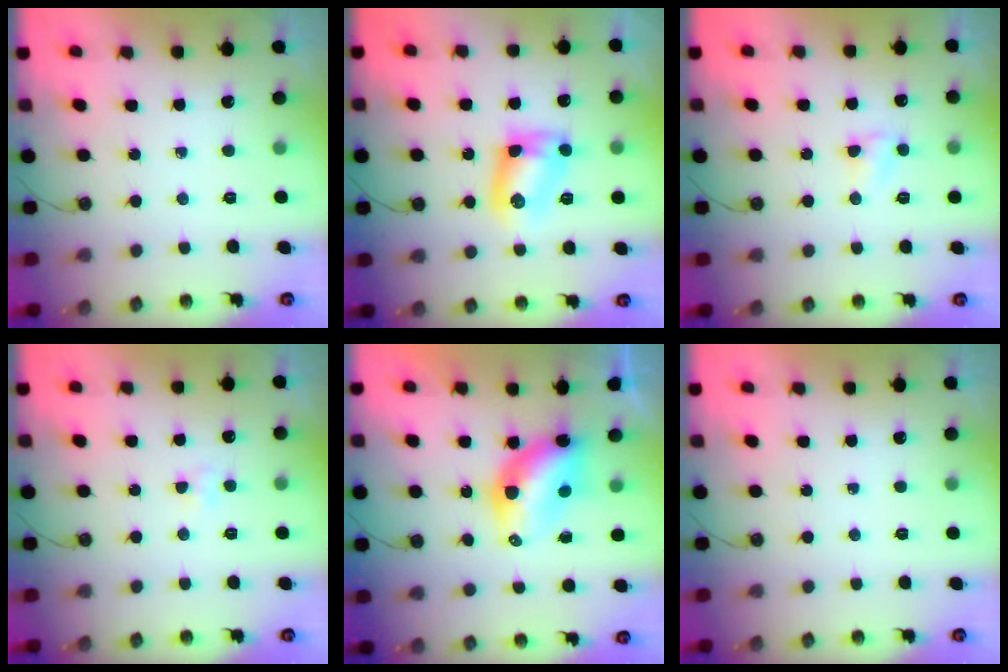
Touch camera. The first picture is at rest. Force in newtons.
{"total": 10.3, "press": 9.6, "slide": 3.6}
{"total": 3.7, "press": 3.6, "slide": 0.5}
{"total": 2.3, "press": 2.3, "slide": 0.5}
{"total": 7.9, "press": 7.8, "slide": 0.7}
{"total": 0.0}